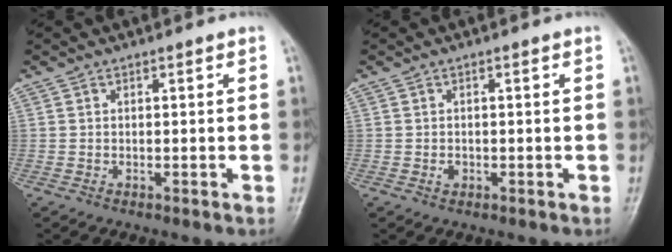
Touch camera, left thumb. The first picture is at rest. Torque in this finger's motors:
{"motor_torque": [-0.03, 0.13, 0.16, 0.00, 0.00]}